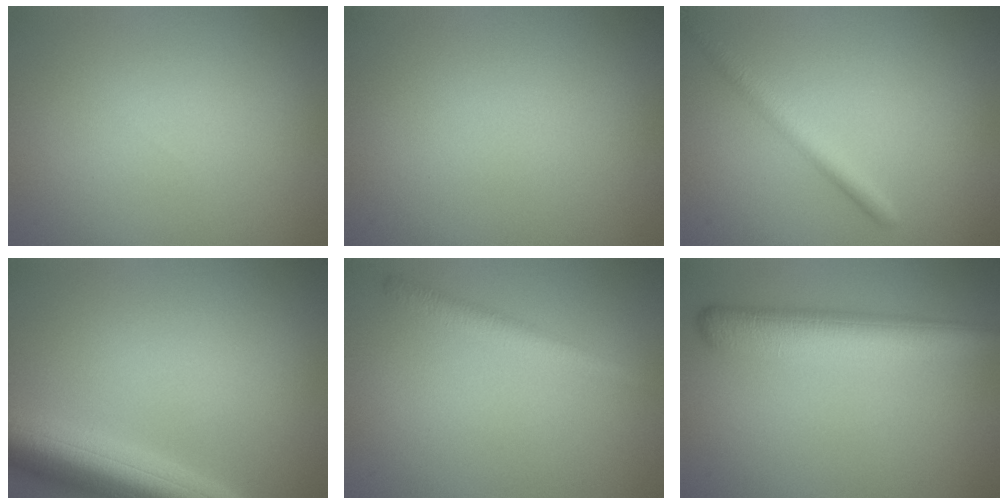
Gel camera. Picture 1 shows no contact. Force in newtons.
{"total": 0.0}
{"total": 2.2, "press": 2.2, "slide": 0.0}
{"total": 7.2, "press": 7.2, "slide": 0.4}
{"total": 2.0, "press": 2.0, "slide": 0.0}
{"total": 5.5, "press": 5.5, "slide": 0.2}